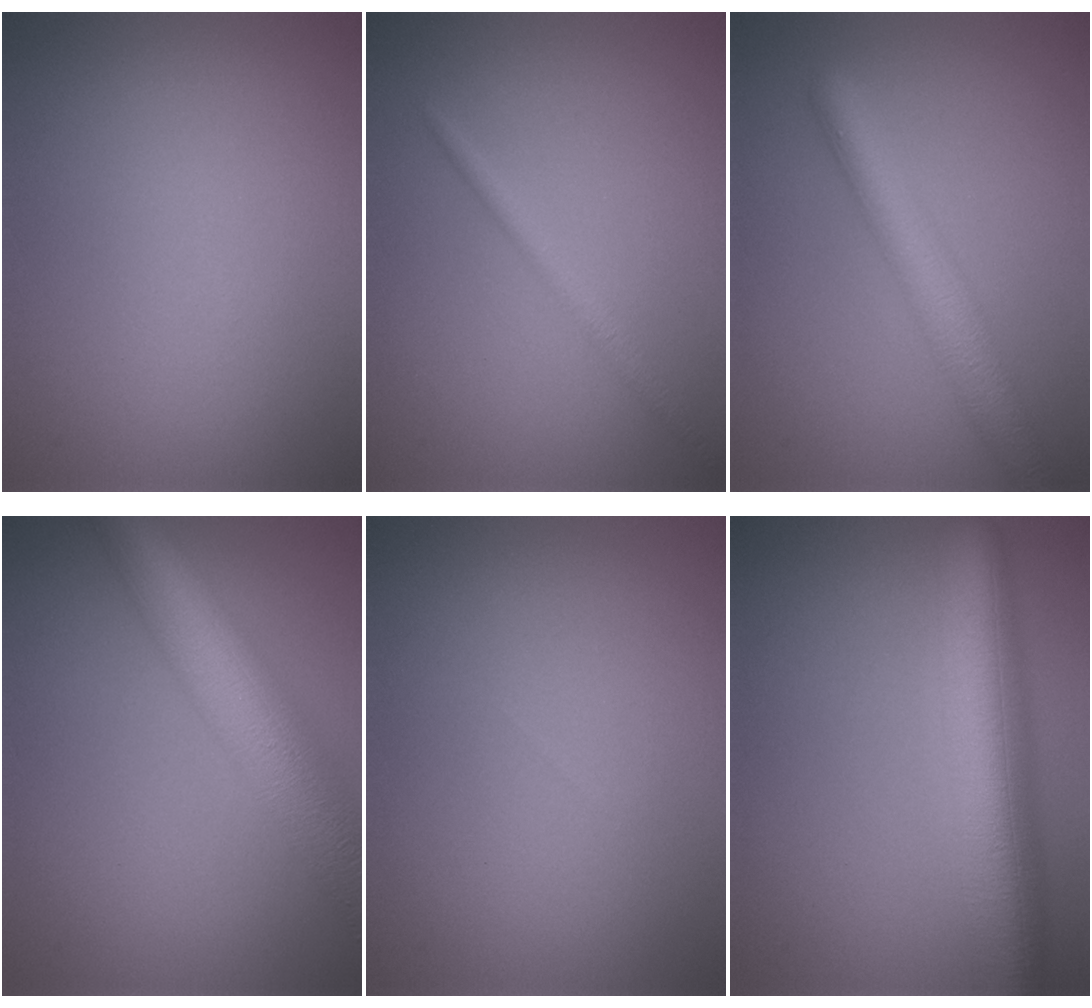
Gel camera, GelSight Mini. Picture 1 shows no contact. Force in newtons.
{"total": 1.6, "press": 1.6, "slide": 0.1}
{"total": 4.9, "press": 4.9, "slide": 0.2}
{"total": 10.5, "press": 10.4, "slide": 0.6}
{"total": 0.0}
{"total": 9.8, "press": 9.8, "slide": 0.6}